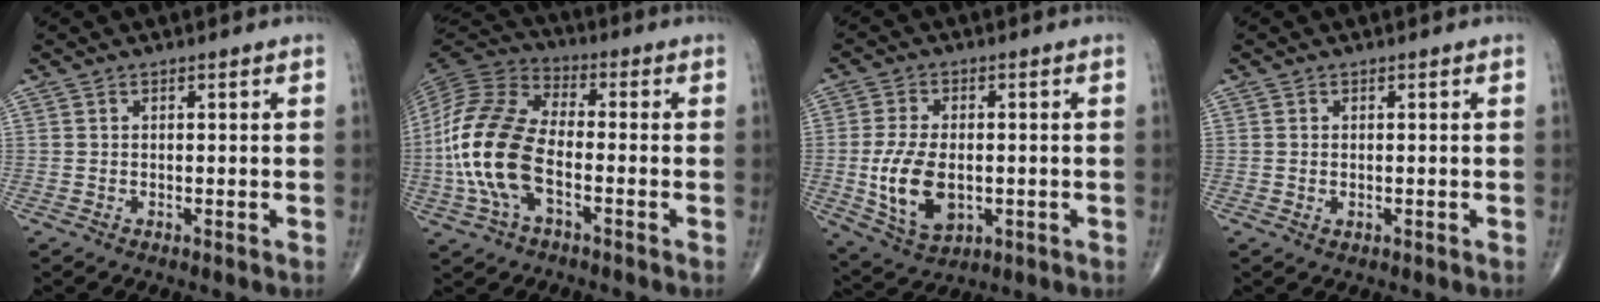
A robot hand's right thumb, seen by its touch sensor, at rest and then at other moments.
{"total": 16.9, "force": [-3.5, 8.8, 13.9], "torque": [-0.300, 0.028, -0.071]}
{"total": 11.4, "force": [-1.5, 6.7, 9.1], "torque": [-0.169, -0.006, -0.016]}
{"total": 0.6, "force": [0.0, 0.4, 0.4], "torque": [-0.008, 0.002, 0.003]}